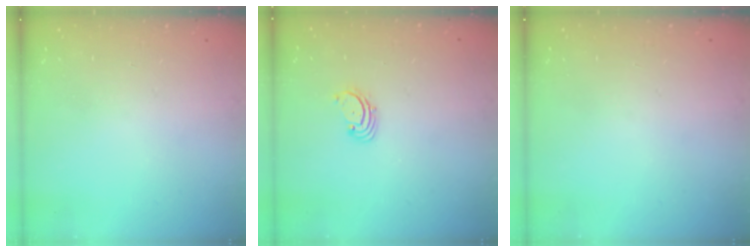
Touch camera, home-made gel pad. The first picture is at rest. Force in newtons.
{"total": 1.7, "press": 1.6, "slide": 0.2}
{"total": 0.0}